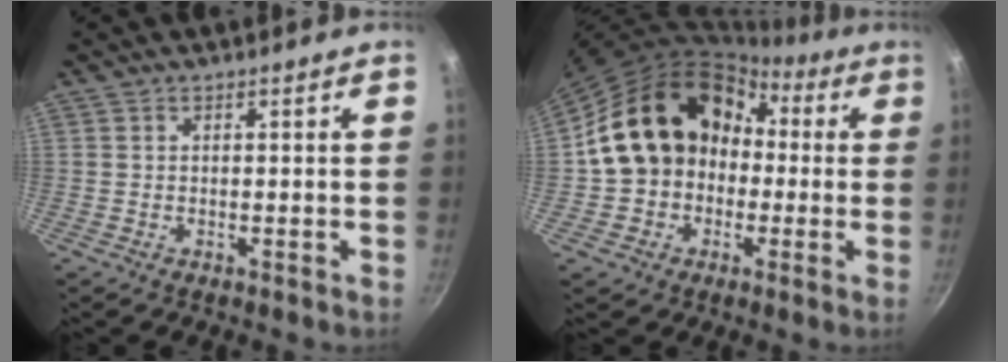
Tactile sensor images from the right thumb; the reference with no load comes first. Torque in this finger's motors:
{"motor_torque": [0.94, 4.07, 1.49, -0.81, 0.25]}